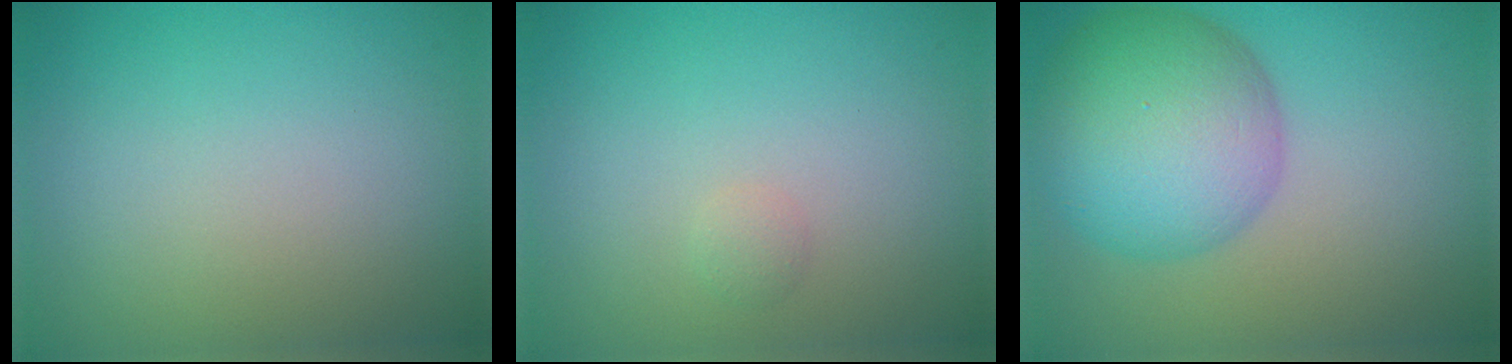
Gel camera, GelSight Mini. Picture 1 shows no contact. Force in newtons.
{"total": 0.7, "press": 0.7, "slide": 0.0}
{"total": 9.6, "press": 9.6, "slide": 0.3}